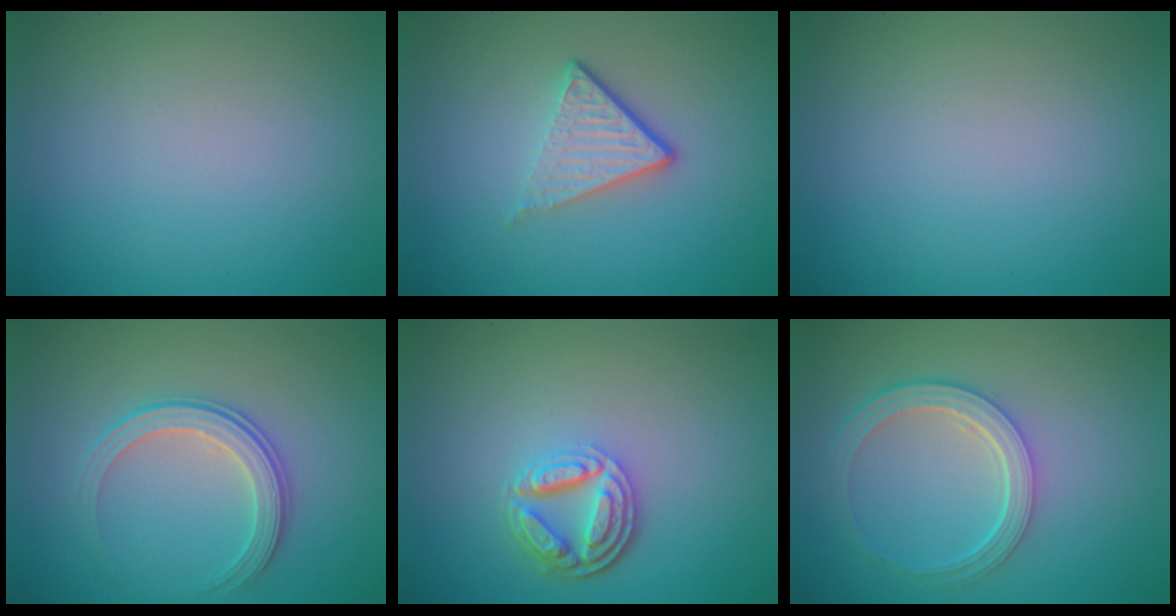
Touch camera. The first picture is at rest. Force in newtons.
{"total": 3.7, "press": 2.4, "slide": 2.8}
{"total": 0.0}
{"total": 3.1, "press": 2.7, "slide": 1.4}
{"total": 4.4, "press": 3.4, "slide": 2.8}
{"total": 4.4, "press": 3.4, "slide": 2.8}